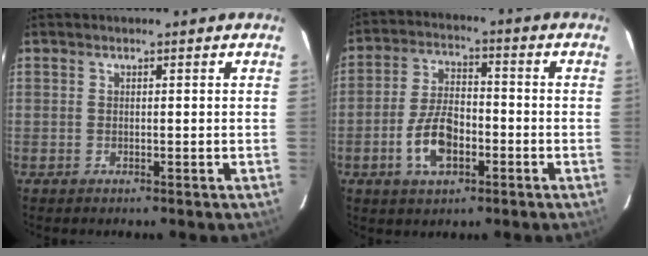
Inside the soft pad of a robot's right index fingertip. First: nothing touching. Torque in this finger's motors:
{"motor_torque": [1.70, -0.44, 0.41, 0.10]}